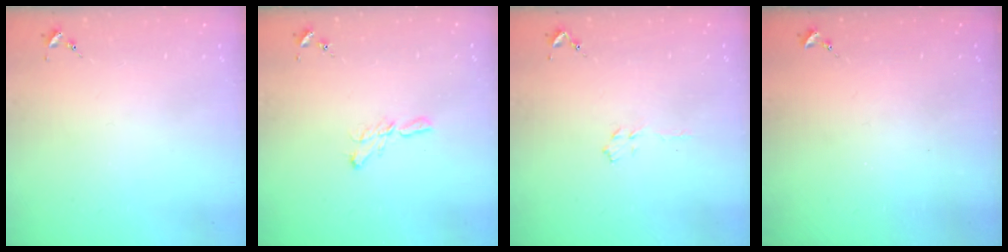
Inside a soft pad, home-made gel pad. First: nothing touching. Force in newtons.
{"total": 5.6, "press": 5.6, "slide": 0.2}
{"total": 3.5, "press": 3.4, "slide": 0.5}
{"total": 0.0}